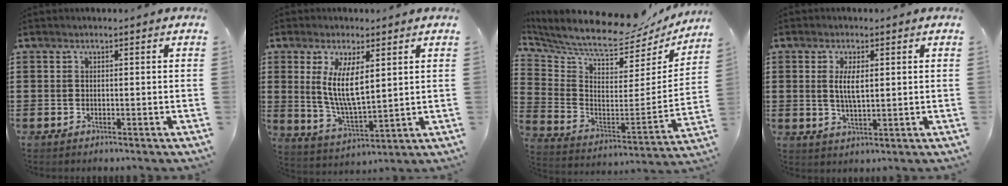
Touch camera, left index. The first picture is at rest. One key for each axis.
{"total": 8.6, "fx": 2.4, "fy": 3.2, "fz": 7.6, "tx": -0.151, "ty": 0.000, "tz": 0.040}
{"total": 8.2, "fx": 7.6, "fy": 1.3, "fz": 2.8, "tx": -0.088, "ty": -0.070, "tz": 0.125}
{"total": 3.9, "fx": 0.7, "fy": 1.3, "fz": 3.6, "tx": -0.073, "ty": 0.006, "tz": 0.011}